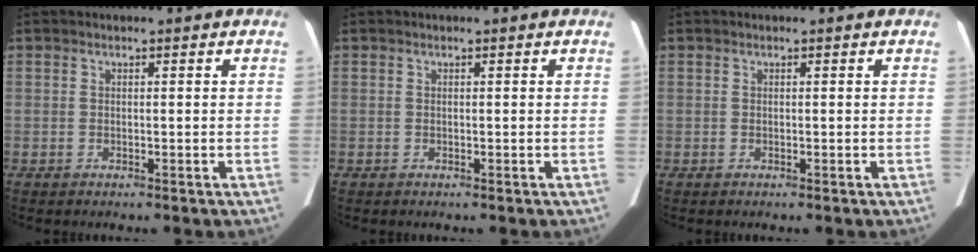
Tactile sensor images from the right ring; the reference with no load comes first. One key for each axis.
{"total": 0.0}
{"total": 0.0}